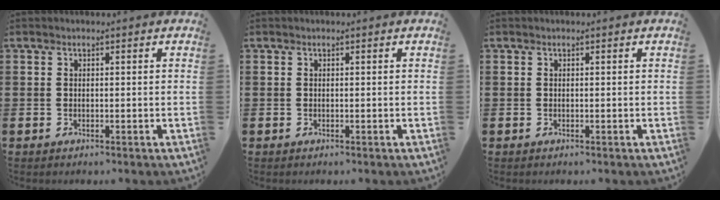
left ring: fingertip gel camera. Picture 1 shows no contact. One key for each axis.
{"total": 0.0}
{"total": 0.0}